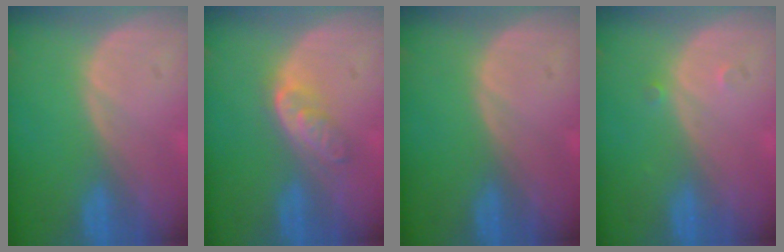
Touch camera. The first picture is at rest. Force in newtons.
{"total": 4.8, "press": 4.1, "slide": 2.5}
{"total": 0.0}
{"total": 0.9, "press": 0.7, "slide": 0.5}